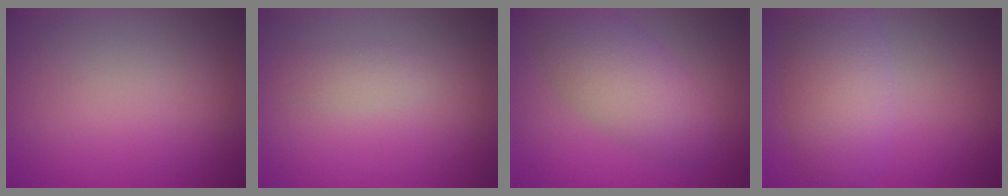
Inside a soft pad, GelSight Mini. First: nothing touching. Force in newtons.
{"total": 1.1, "press": 1.1, "slide": 0.0}
{"total": 5.4, "press": 5.3, "slide": 0.2}
{"total": 5.4, "press": 5.4, "slide": 0.2}